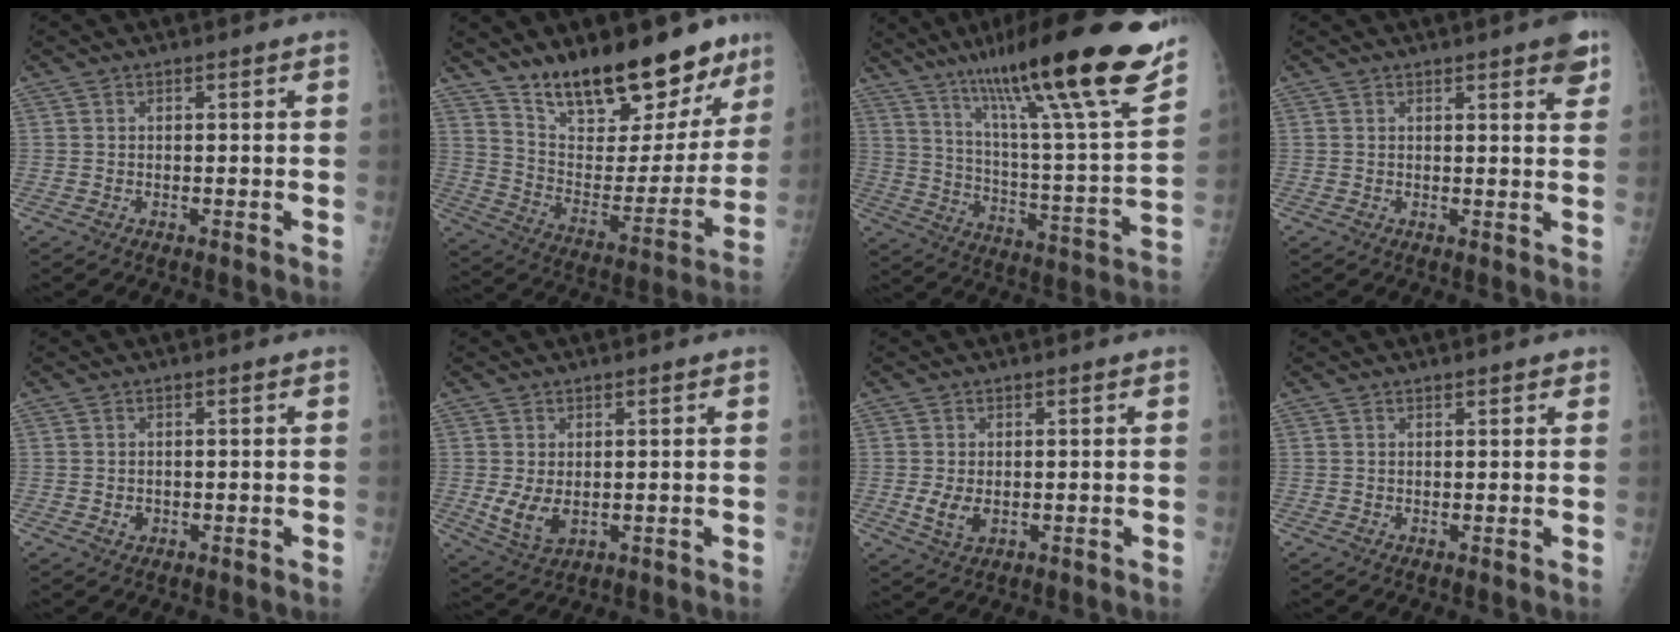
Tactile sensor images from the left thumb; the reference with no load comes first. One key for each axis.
{"total": 23.4, "fx": 17.3, "fy": 9.4, "fz": 12.7, "tx": -0.143, "ty": -0.096, "tz": 0.279}
{"total": 28.8, "fx": 19.5, "fy": 2.8, "fz": 21.1, "tx": -0.320, "ty": -0.065, "tz": 0.306}
{"total": 4.4, "fx": 2.6, "fy": 0.9, "fz": 3.4, "tx": -0.033, "ty": -0.010, "tz": 0.028}
{"total": 1.3, "fx": -0.2, "fy": 1.1, "fz": 0.7, "tx": -0.006, "ty": 0.001, "tz": 0.001}
{"total": 5.6, "fx": 0.0, "fy": 3.3, "fz": 4.5, "tx": -0.080, "ty": -0.012, "tz": 0.013}
{"total": 3.9, "fx": -0.4, "fy": 2.4, "fz": 3.1, "tx": -0.060, "ty": -0.009, "tz": -0.001}
{"total": 1.5, "fx": 1.2, "fy": 0.5, "fz": 0.8, "tx": -0.007, "ty": -0.003, "tz": 0.014}